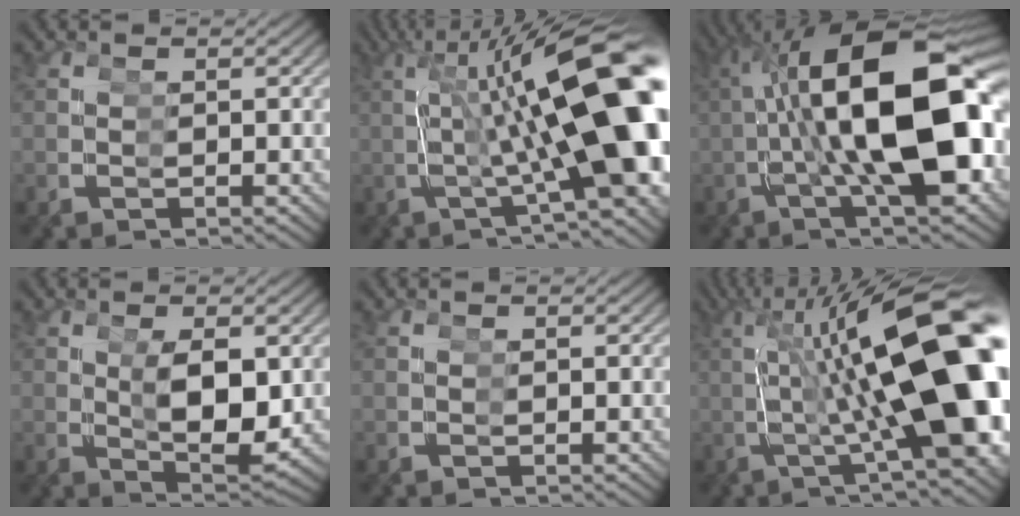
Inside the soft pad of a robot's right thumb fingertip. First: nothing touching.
{"total": 15.9, "force": [1.0, 5.3, 15.0], "torque": [-0.188, 0.006, 0.017]}
{"total": 22.1, "force": [0.3, 9.9, 19.8], "torque": [-0.316, -0.002, 0.020]}
{"total": 5.3, "force": [-0.5, 2.3, 4.7], "torque": [-0.097, -0.009, -0.002]}
{"total": 0.0}
{"total": 18.8, "force": [1.0, 7.0, 17.4], "torque": [-0.232, 0.001, 0.024]}